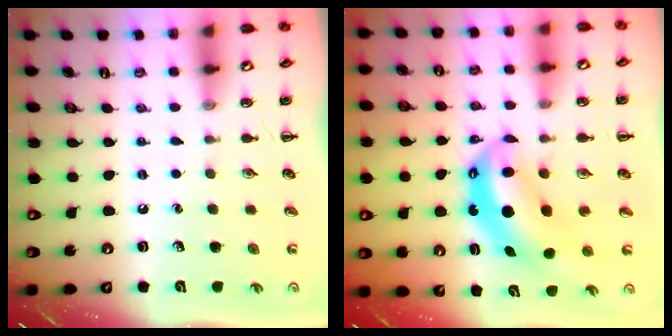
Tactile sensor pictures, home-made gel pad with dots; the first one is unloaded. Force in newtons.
{"total": 8.2, "press": 8.0, "slide": 1.9}